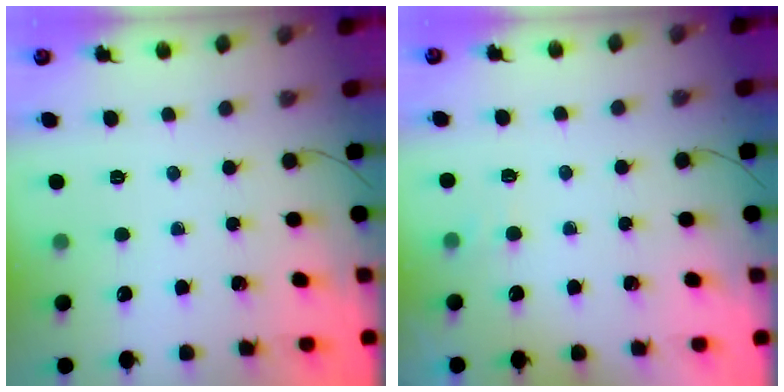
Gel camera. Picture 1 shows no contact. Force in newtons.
{"total": 3.7, "press": 3.5, "slide": 1.1}